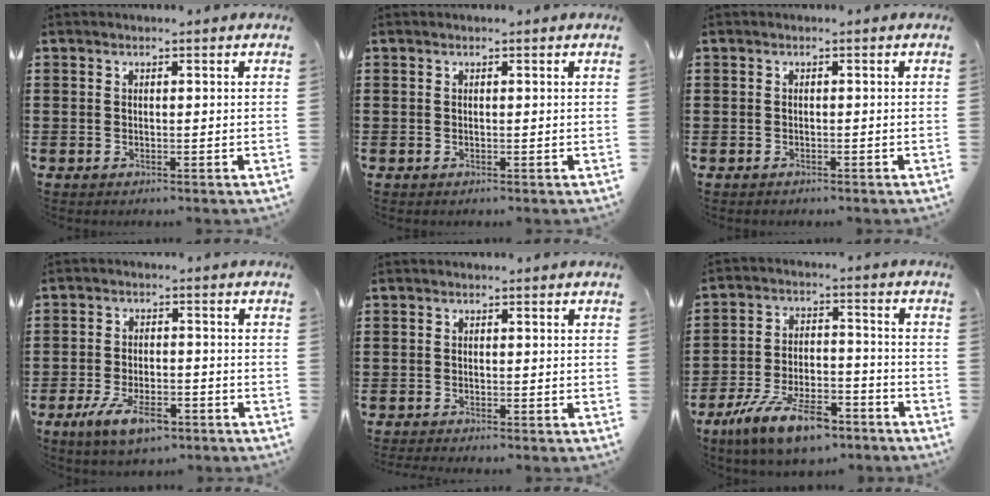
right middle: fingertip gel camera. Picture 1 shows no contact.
{"total": 0.0}
{"total": 0.8, "force": [-0.5, 0.5, -0.1], "torque": [0.001, 0.003, -0.013]}
{"total": 6.2, "force": [-3.9, 2.5, 4.1], "torque": [-0.084, 0.004, -0.072]}
{"total": 0.8, "force": [-0.8, 0.0, 0.0], "torque": [-0.001, -0.001, -0.016]}
{"total": 11.1, "force": [-8.4, 3.2, 6.6], "torque": [-0.132, 0.022, -0.161]}